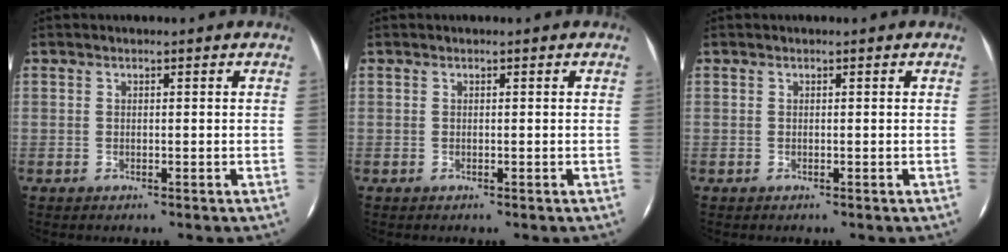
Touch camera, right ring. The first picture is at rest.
{"total": 0.0}
{"total": 0.0}